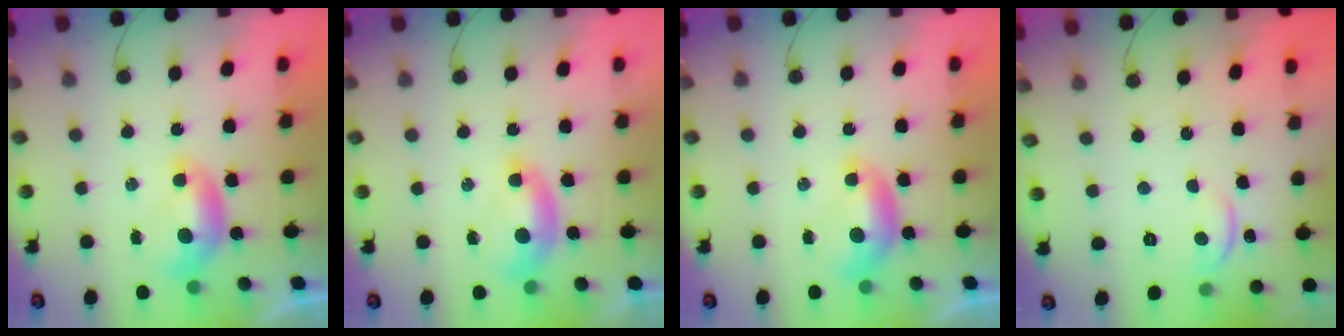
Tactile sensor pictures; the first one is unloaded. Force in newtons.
{"total": 1.7, "press": 1.6, "slide": 0.6}
{"total": 0.0}
{"total": 1.9, "press": 1.8, "slide": 0.6}